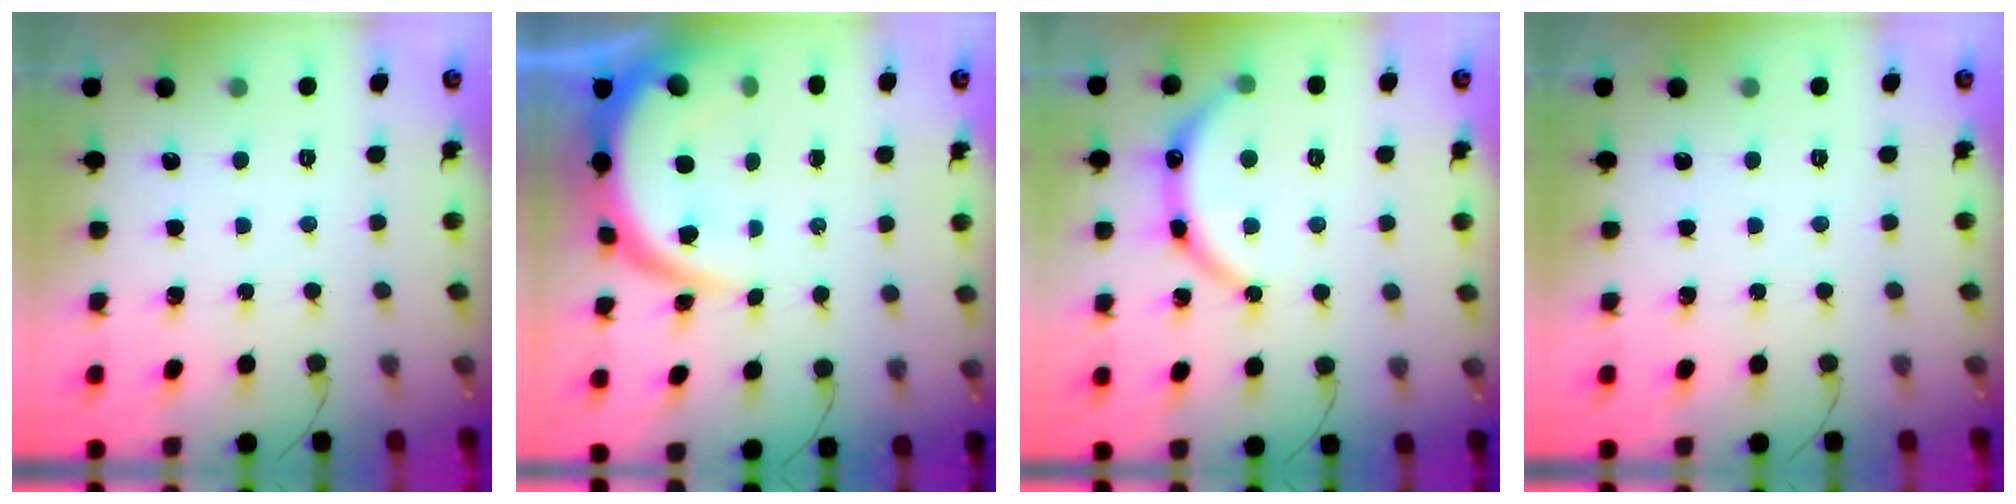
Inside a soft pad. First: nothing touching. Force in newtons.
{"total": 8.9, "press": 8.9, "slide": 0.7}
{"total": 8.2, "press": 8.0, "slide": 1.8}
{"total": 0.0}